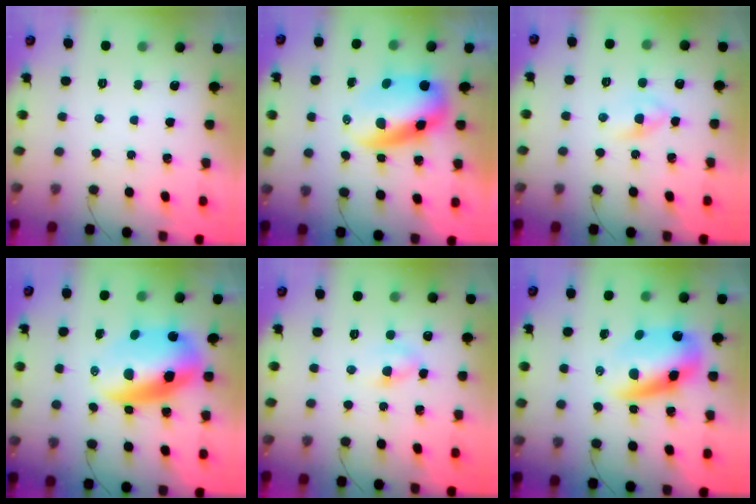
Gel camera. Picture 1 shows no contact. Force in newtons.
{"total": 9.0, "press": 8.8, "slide": 1.9}
{"total": 3.1, "press": 2.9, "slide": 1.0}
{"total": 13.9, "press": 13.5, "slide": 3.3}
{"total": 5.0, "press": 4.7, "slide": 1.8}
{"total": 10.3, "press": 9.9, "slide": 2.8}